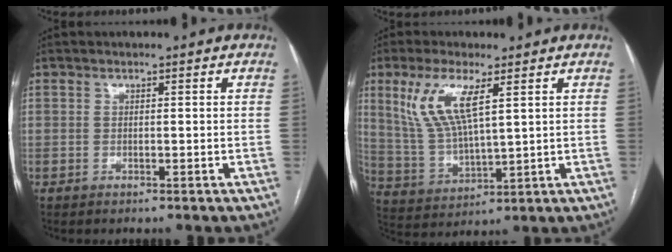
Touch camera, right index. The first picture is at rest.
{"total": 10.0, "force": [4.5, 2.4, 8.6], "torque": [-0.198, 0.002, 0.098]}